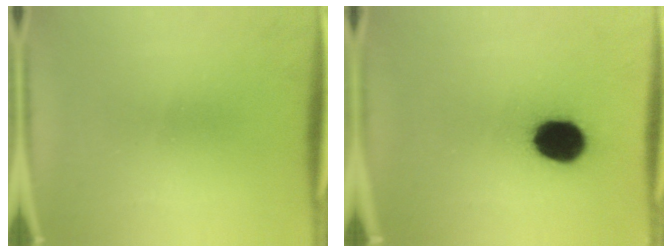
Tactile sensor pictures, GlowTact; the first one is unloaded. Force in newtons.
{"total": 13.2}